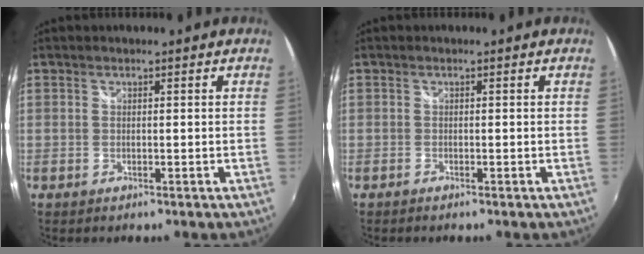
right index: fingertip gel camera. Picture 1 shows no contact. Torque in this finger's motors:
{"motor_torque": [0.14, -0.09, 0.05, 0.01]}